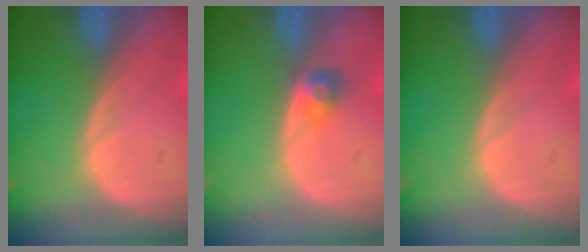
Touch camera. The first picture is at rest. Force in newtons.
{"total": 2.4, "press": 2.2, "slide": 1.0}
{"total": 0.0}